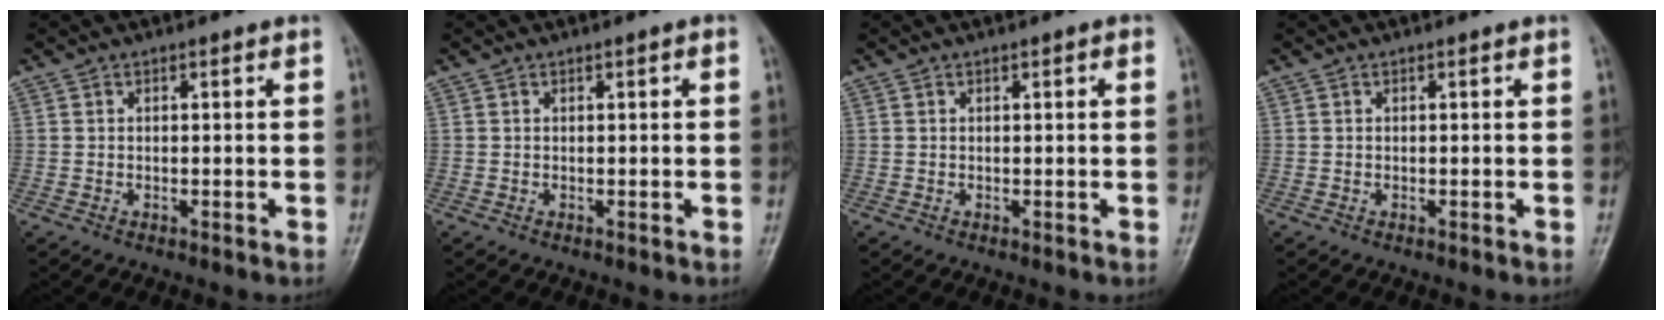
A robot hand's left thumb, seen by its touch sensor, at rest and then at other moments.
{"total": 0.6, "force": [0.2, 0.1, 0.5], "torque": [-0.009, 0.001, 0.002]}
{"total": 1.0, "force": [0.4, 0.2, 0.8], "torque": [-0.013, 0.001, 0.004]}
{"total": 0.0}